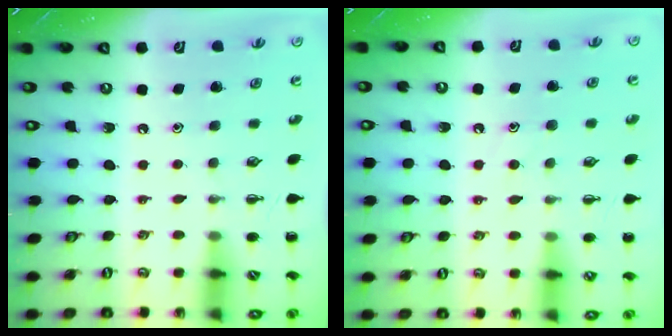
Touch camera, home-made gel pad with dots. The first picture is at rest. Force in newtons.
{"total": 6.6, "press": 6.5, "slide": 1.2}